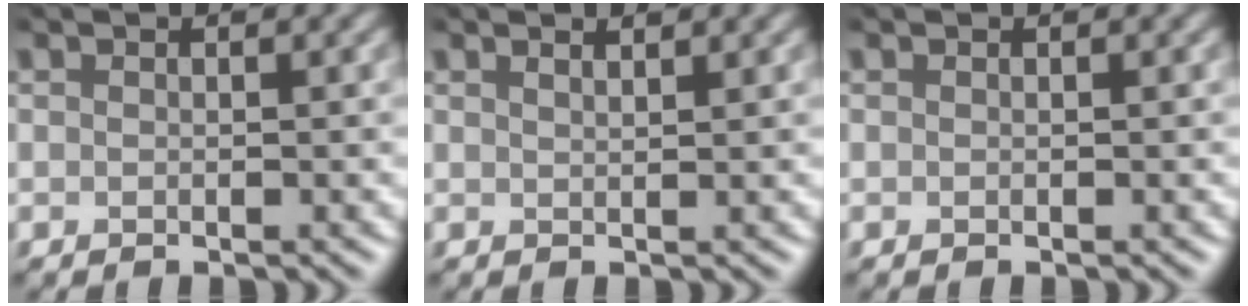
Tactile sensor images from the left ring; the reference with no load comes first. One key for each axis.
{"total": 1.5, "fx": 1.2, "fy": 0.5, "fz": 0.8, "tx": -0.004, "ty": 0.000, "tz": 0.009}
{"total": 0.0}